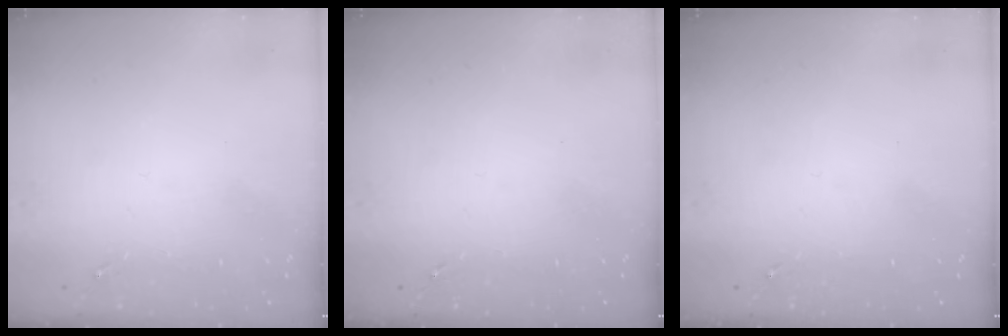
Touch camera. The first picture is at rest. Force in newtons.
{"total": 0.0}
{"total": 0.0}